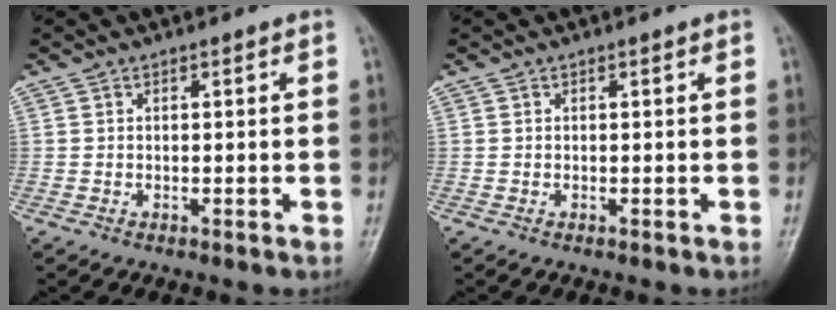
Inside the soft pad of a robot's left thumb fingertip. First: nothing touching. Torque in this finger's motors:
{"motor_torque": [0.00, 0.01, -0.01, 0.01, 0.00]}